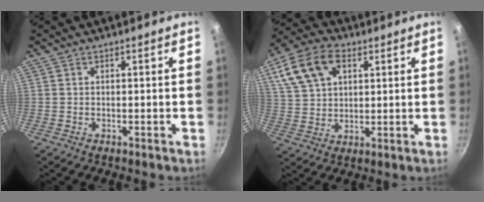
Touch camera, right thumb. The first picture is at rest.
{"total": 13.3, "force": [5.5, 8.6, 8.5], "torque": [-0.153, 0.006, 0.101]}